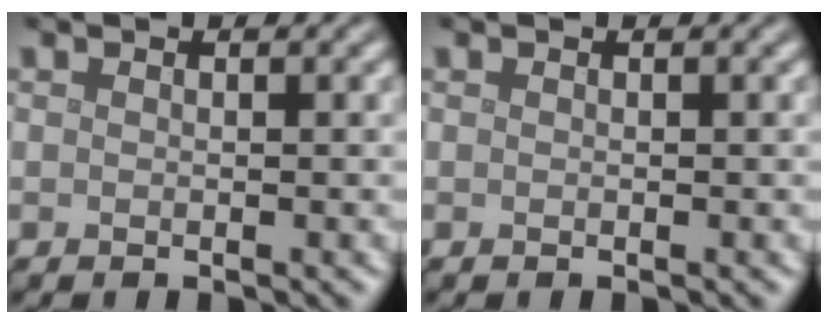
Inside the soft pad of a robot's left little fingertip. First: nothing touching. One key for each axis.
{"total": 0.0}